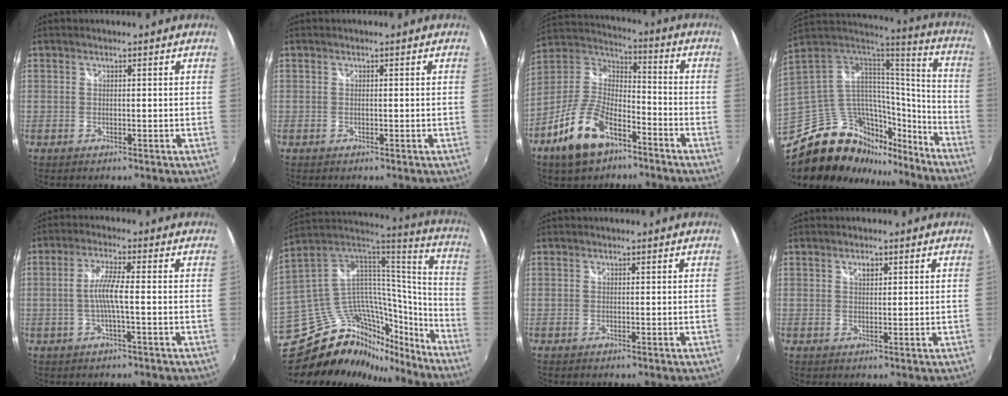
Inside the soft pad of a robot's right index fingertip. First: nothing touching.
{"total": 0.0}
{"total": 16.0, "force": [-9.0, 8.3, 10.4], "torque": [-0.224, -0.001, -0.163]}
{"total": 29.9, "force": [-19.6, 16.3, 15.7], "torque": [-0.307, 0.023, -0.288]}
{"total": 4.8, "force": [-1.0, -0.1, 4.7], "torque": [-0.096, 0.003, -0.017]}
{"total": 29.0, "force": [-21.1, 13.4, 14.7], "torque": [-0.237, 0.039, -0.316]}
{"total": 0.0}
{"total": 1.6, "force": [1.0, 0.6, 1.1], "torque": [-0.016, 0.004, 0.016]}